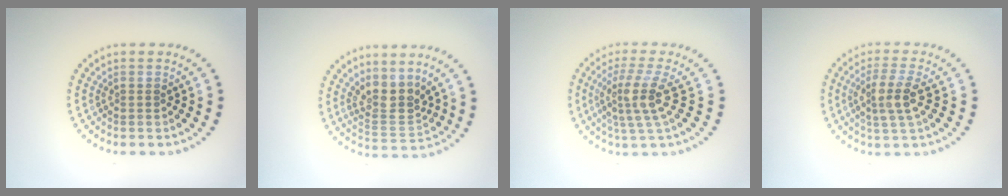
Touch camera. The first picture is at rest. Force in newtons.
{"total": 3.1, "press": 2.6, "slide": 1.8}
{"total": 3.9, "press": 2.8, "slide": 2.7}
{"total": 3.2, "press": 2.9, "slide": 1.5}